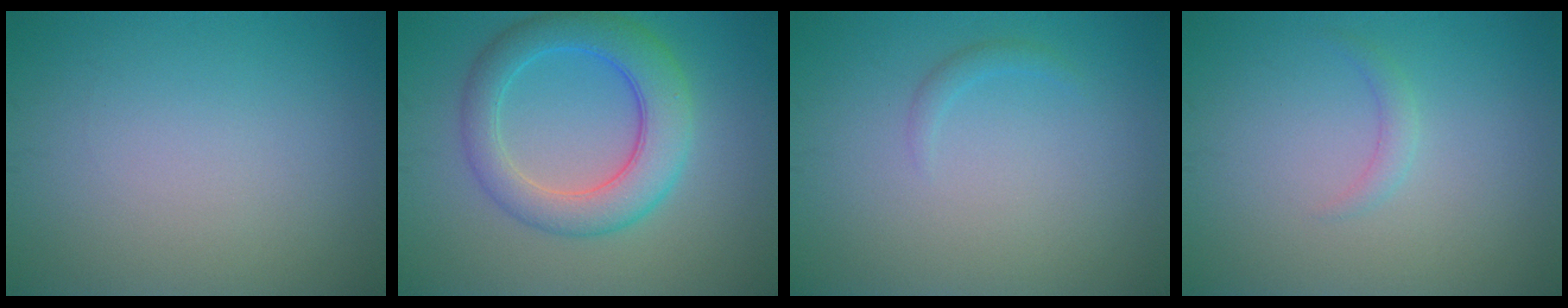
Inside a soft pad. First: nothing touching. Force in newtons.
{"total": 6.3, "press": 6.3, "slide": 0.3}
{"total": 0.9, "press": 0.9, "slide": 0.0}
{"total": 1.1, "press": 1.1, "slide": 0.0}